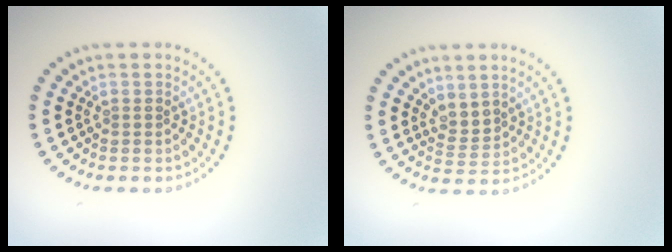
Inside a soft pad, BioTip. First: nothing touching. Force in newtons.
{"total": 1.6, "press": 1.3, "slide": 1.1}